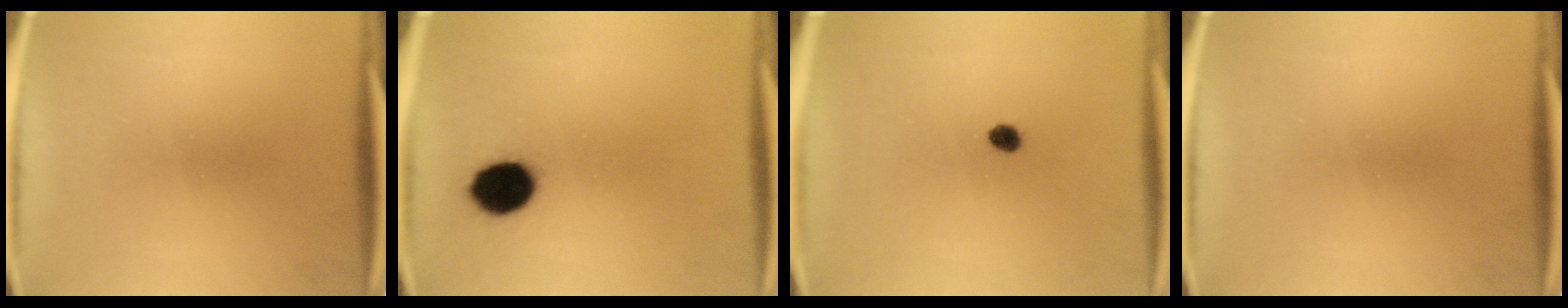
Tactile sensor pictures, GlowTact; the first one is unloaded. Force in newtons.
{"total": 9.6}
{"total": 2.1}
{"total": 0.0}